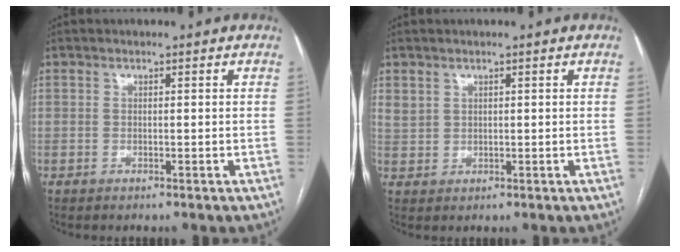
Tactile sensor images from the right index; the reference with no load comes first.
{"total": 2.1, "force": [1.4, 1.5, 0.4], "torque": [-0.007, 0.007, 0.029]}